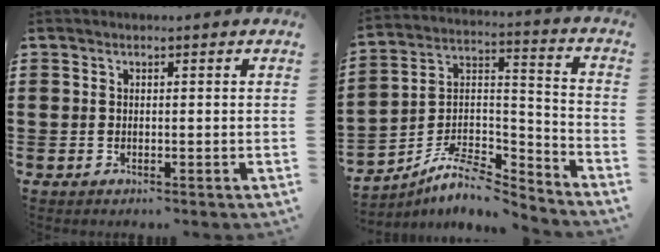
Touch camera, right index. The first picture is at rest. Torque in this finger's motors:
{"motor_torque": [-0.05, 0.18, 0.11, 0.01]}